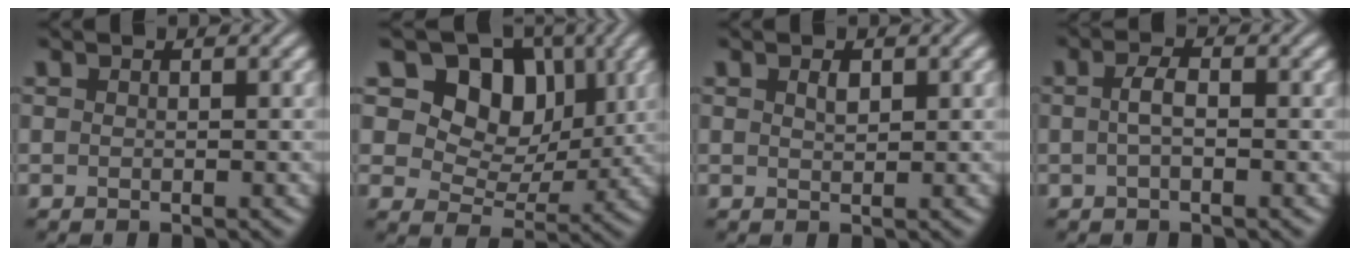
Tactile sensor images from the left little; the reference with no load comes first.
{"total": 9.8, "force": [4.0, 7.2, 5.4], "torque": [-0.092, 0.003, 0.070]}
{"total": 1.0, "force": [0.6, 0.4, 0.7], "torque": [-0.016, 0.000, 0.012]}
{"total": 1.7, "force": [-0.1, 0.6, 1.6], "torque": [-0.035, 0.004, -0.006]}